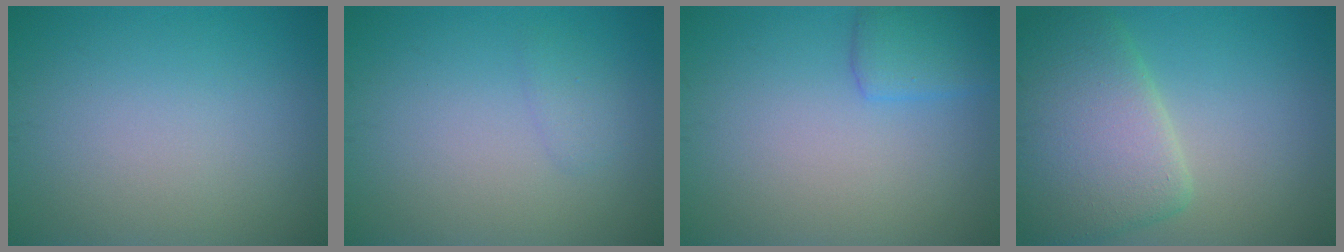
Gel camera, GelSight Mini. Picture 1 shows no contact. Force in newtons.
{"total": 1.0, "press": 1.0, "slide": 0.1}
{"total": 2.5, "press": 2.5, "slide": 0.2}
{"total": 7.1, "press": 7.1, "slide": 0.8}